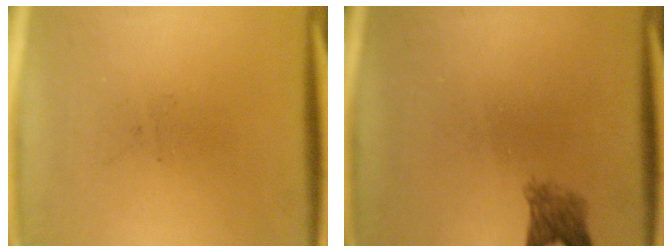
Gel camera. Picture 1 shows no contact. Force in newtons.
{"total": 2.9}